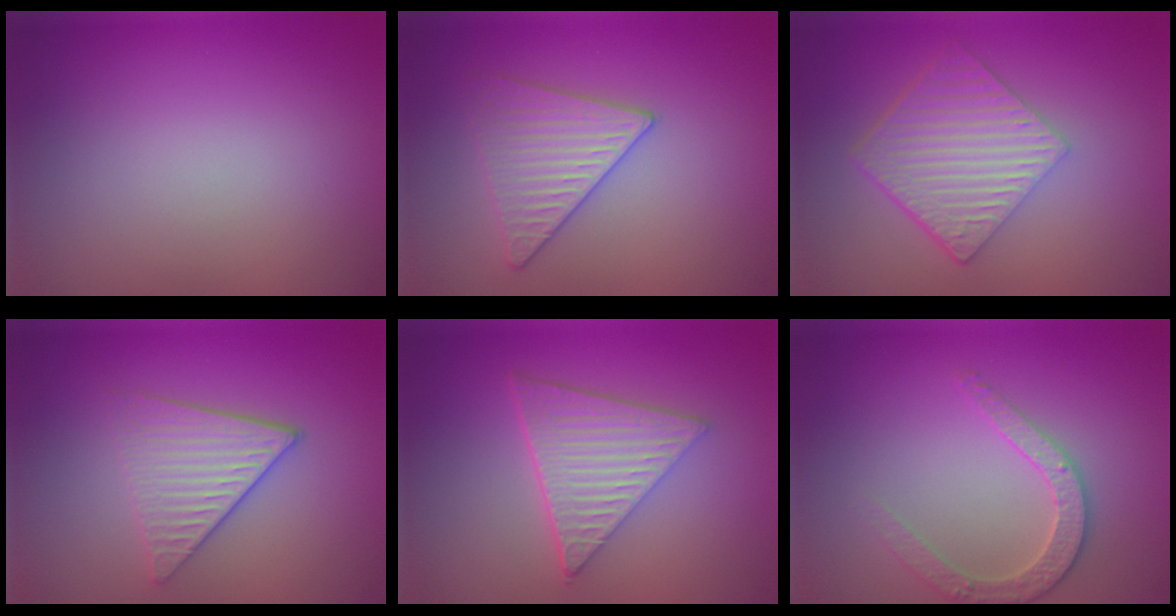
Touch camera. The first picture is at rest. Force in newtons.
{"total": 3.5, "press": 3.4, "slide": 0.6}
{"total": 6.5, "press": 4.4, "slide": 4.7}
{"total": 3.8, "press": 3.3, "slide": 2.0}
{"total": 6.4, "press": 4.4, "slide": 4.6}
{"total": 2.7, "press": 2.7, "slide": 0.3}